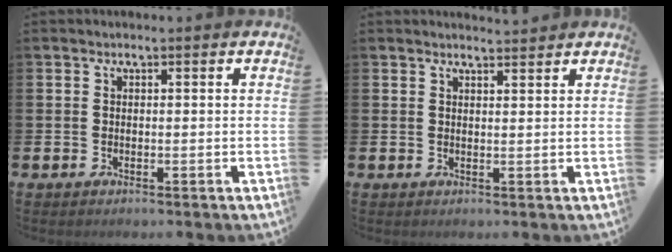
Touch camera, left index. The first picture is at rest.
{"total": 2.0, "force": [2.0, 0.0, 0.0], "torque": [0.005, -0.013, 0.034]}